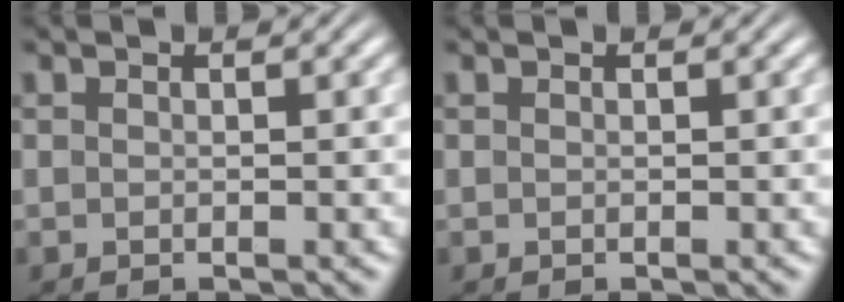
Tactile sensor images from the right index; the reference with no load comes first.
{"total": 0.0}